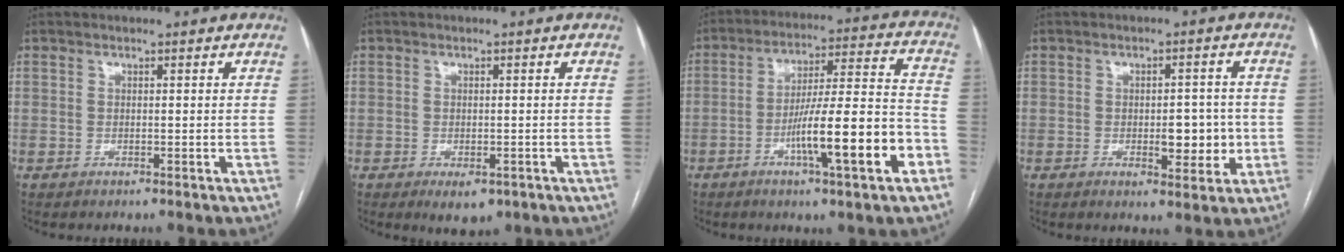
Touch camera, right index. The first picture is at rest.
{"total": 3.6, "force": [-1.8, 1.9, 2.4], "torque": [-0.030, -0.002, -0.015]}
{"total": 15.6, "force": [-6.0, 0.8, 14.4], "torque": [-0.233, 0.005, -0.091]}
{"total": 5.5, "force": [-0.8, 2.5, 4.9], "torque": [-0.057, 0.004, -0.004]}